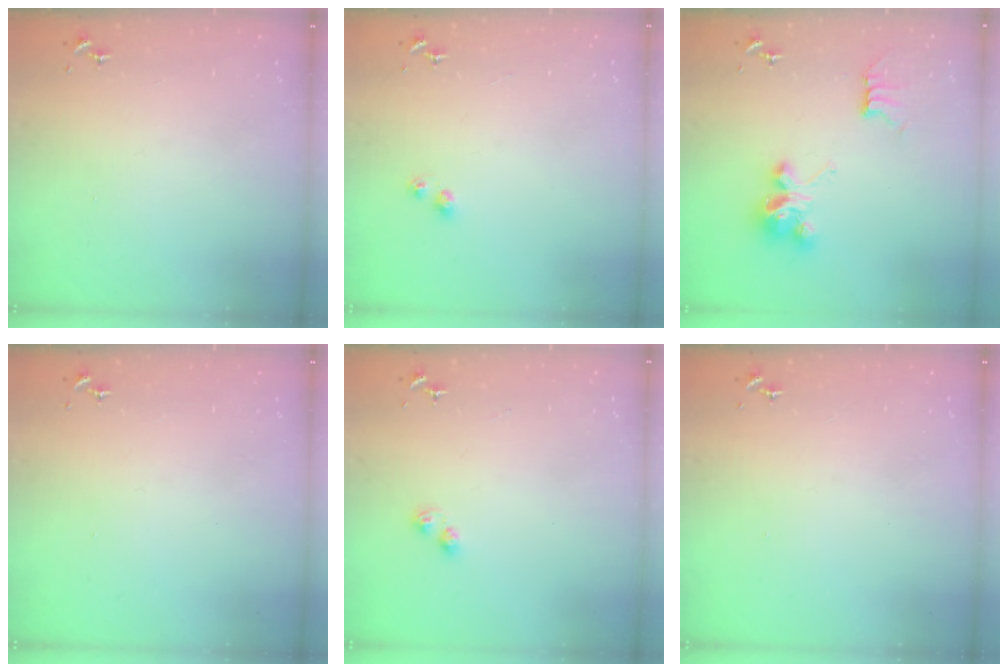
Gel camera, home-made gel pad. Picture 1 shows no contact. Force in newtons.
{"total": 2.8, "press": 2.8, "slide": 0.4}
{"total": 8.6, "press": 8.6, "slide": 0.2}
{"total": 0.0}
{"total": 2.8, "press": 2.7, "slide": 0.4}
{"total": 0.0}